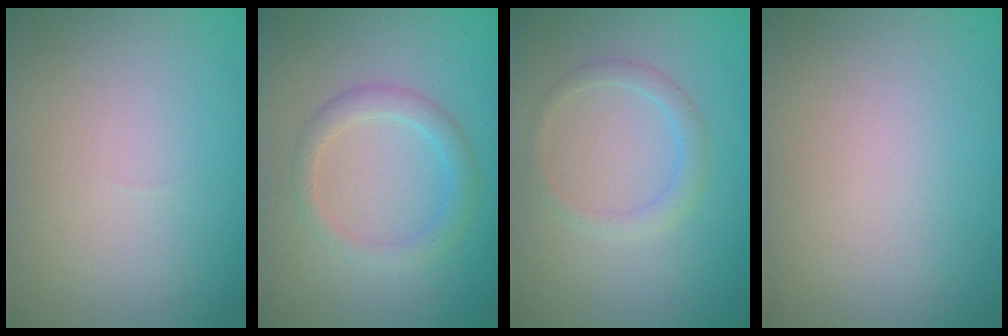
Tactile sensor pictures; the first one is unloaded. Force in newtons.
{"total": 2.3, "press": 2.3, "slide": 0.1}
{"total": 1.7, "press": 1.7, "slide": 0.1}
{"total": 0.0}